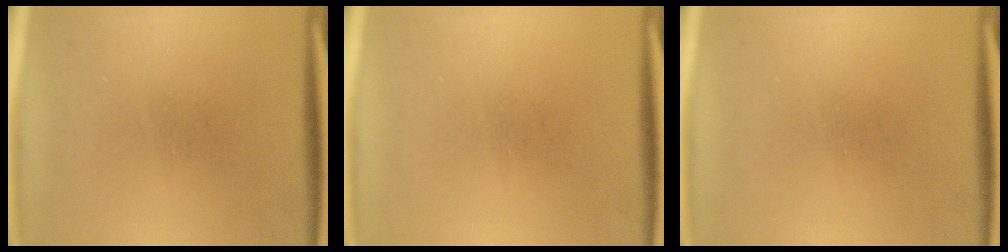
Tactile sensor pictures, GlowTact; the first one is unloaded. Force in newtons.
{"total": 0.0}
{"total": 0.0}